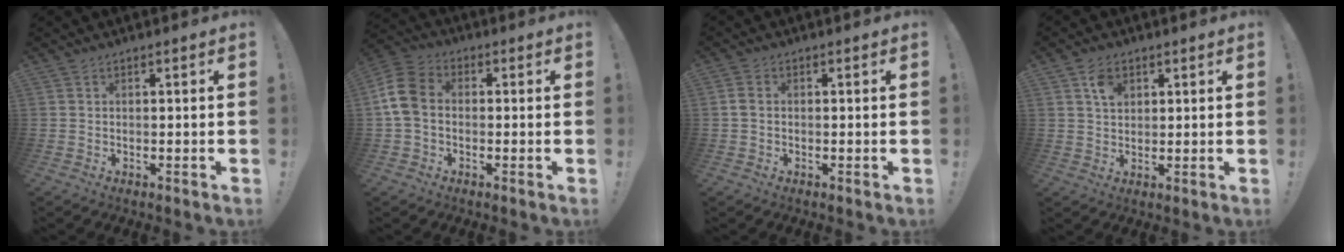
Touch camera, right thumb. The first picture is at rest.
{"total": 10.1, "force": [0.1, 7.4, 7.0], "torque": [-0.152, 0.016, 0.006]}
{"total": 1.9, "force": [-0.1, 1.3, 1.3], "torque": [-0.025, 0.007, -0.001]}
{"total": 4.7, "force": [2.2, 3.4, 2.5], "torque": [-0.033, -0.006, 0.038]}